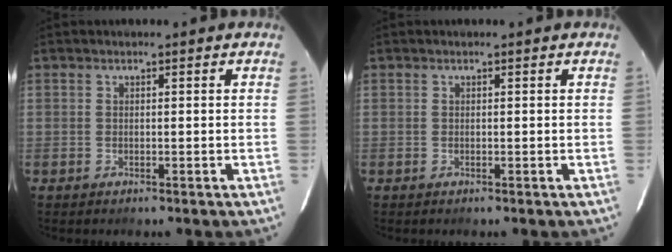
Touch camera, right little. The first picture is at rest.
{"total": 0.0}